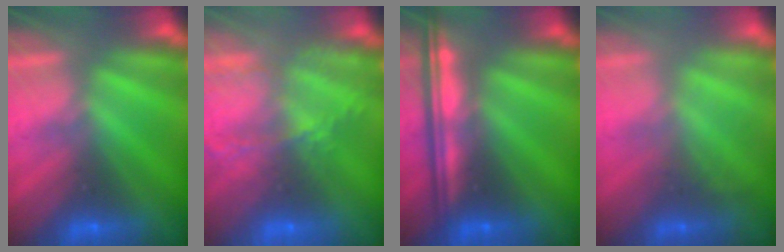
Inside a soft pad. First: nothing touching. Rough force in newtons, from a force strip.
{"total": 5.6}
{"total": 8.2}
{"total": 2.3}